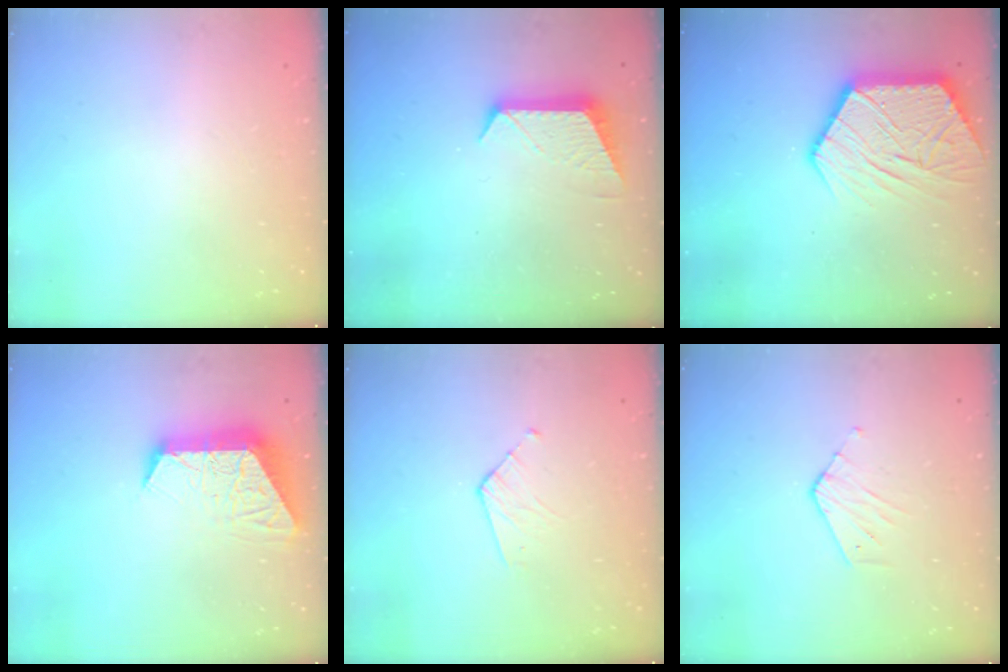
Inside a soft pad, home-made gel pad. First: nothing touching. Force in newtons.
{"total": 10.1, "press": 10.1, "slide": 0.5}
{"total": 16.5, "press": 16.4, "slide": 1.2}
{"total": 11.3, "press": 11.2, "slide": 1.0}
{"total": 3.6, "press": 3.6, "slide": 0.3}
{"total": 3.2, "press": 3.1, "slide": 0.2}